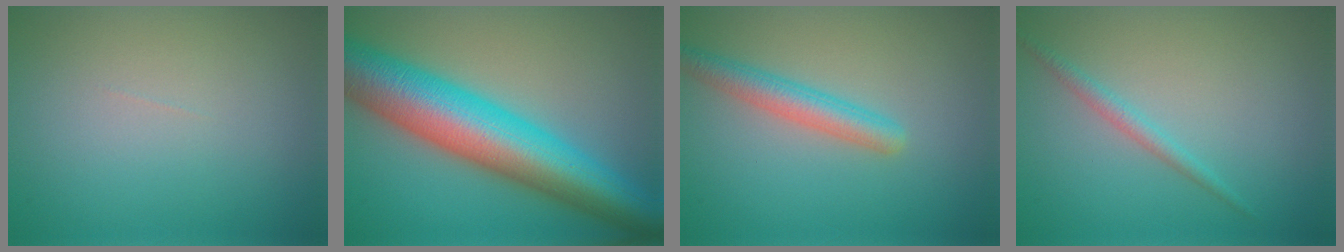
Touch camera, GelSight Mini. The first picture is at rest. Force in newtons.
{"total": 12.8, "press": 12.8, "slide": 0.1}
{"total": 3.0, "press": 3.0, "slide": 0.2}
{"total": 1.4, "press": 1.4, "slide": 0.1}